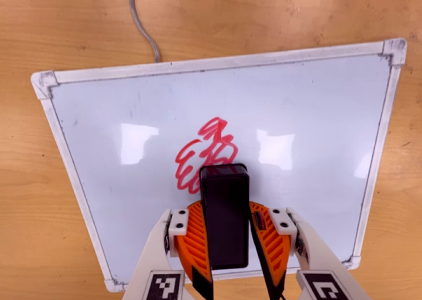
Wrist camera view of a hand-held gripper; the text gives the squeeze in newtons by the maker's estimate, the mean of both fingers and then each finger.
{"total": 11.2, "left": 12.6, "right": 9.8}